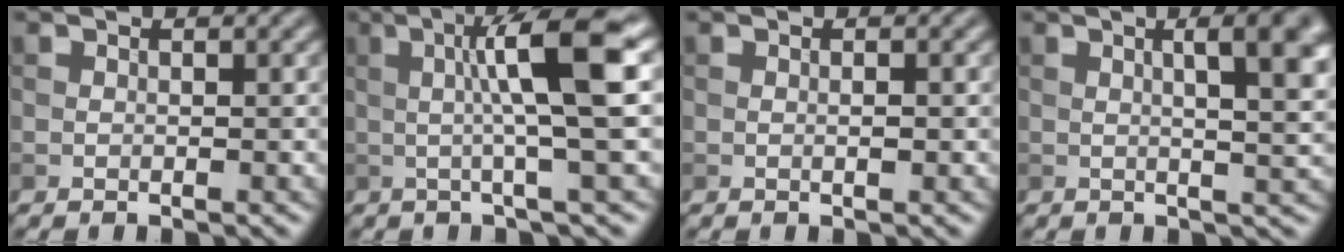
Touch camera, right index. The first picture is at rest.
{"total": 7.7, "force": [0.9, 0.7, 7.6], "torque": [-0.120, 0.014, 0.014]}
{"total": 0.7, "force": [0.0, 0.1, 0.7], "torque": [-0.012, -0.001, 0.000]}
{"total": 7.9, "force": [1.7, 2.8, 7.2], "torque": [-0.049, 0.025, 0.012]}